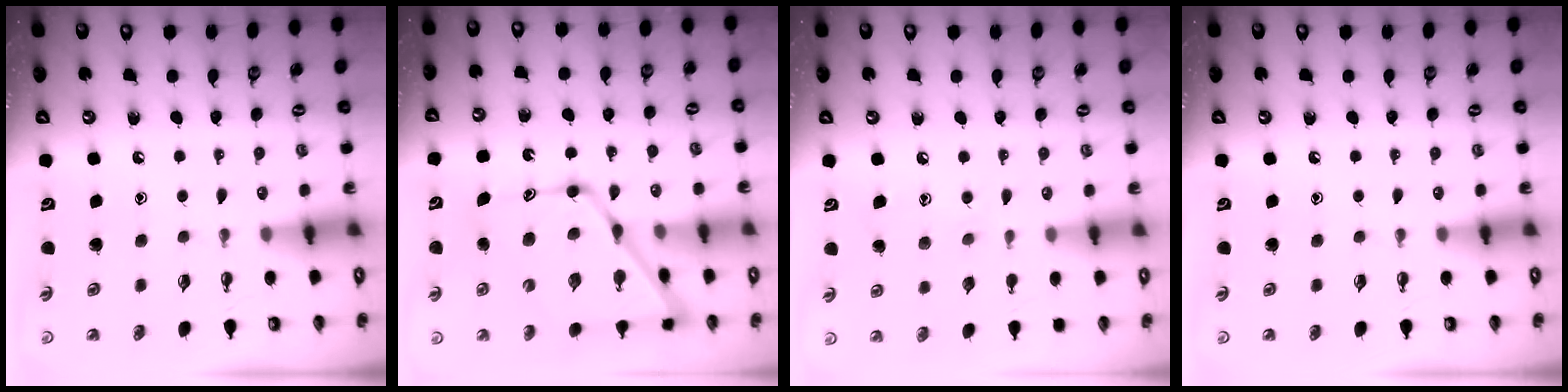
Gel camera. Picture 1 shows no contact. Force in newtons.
{"total": 20.1, "press": 20.0, "slide": 1.9}
{"total": 7.9, "press": 7.9, "slide": 0.4}
{"total": 0.0}